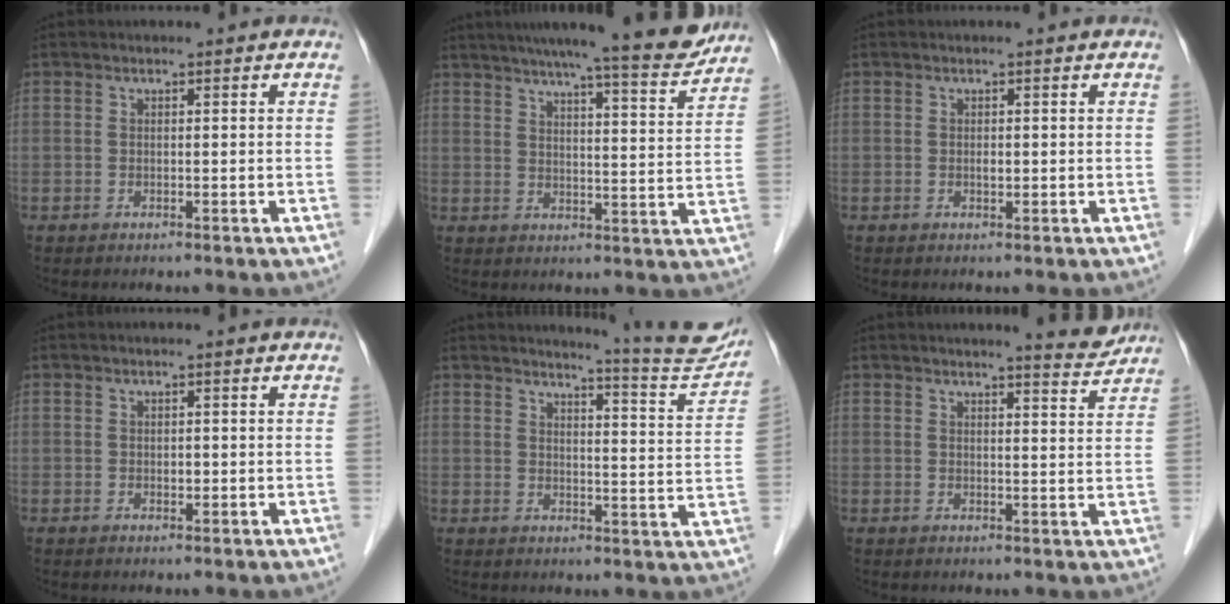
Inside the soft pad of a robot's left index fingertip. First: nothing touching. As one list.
[{"total": 15.7, "force": [14.1, 0.5, 7.1], "torque": [-0.099, -0.018, 0.180]}, {"total": 0.6, "force": [0.1, 0.3, 0.5], "torque": [-0.009, 0.000, 0.000]}, {"total": 0.6, "force": [0.0, 0.4, 0.4], "torque": [-0.006, 0.001, 0.000]}, {"total": 10.5, "force": [10.3, -0.8, 2.0], "torque": [-0.032, -0.054, 0.120]}, {"total": 4.3, "force": [4.2, -0.1, 1.0], "torque": [-0.023, -0.023, 0.046]}]